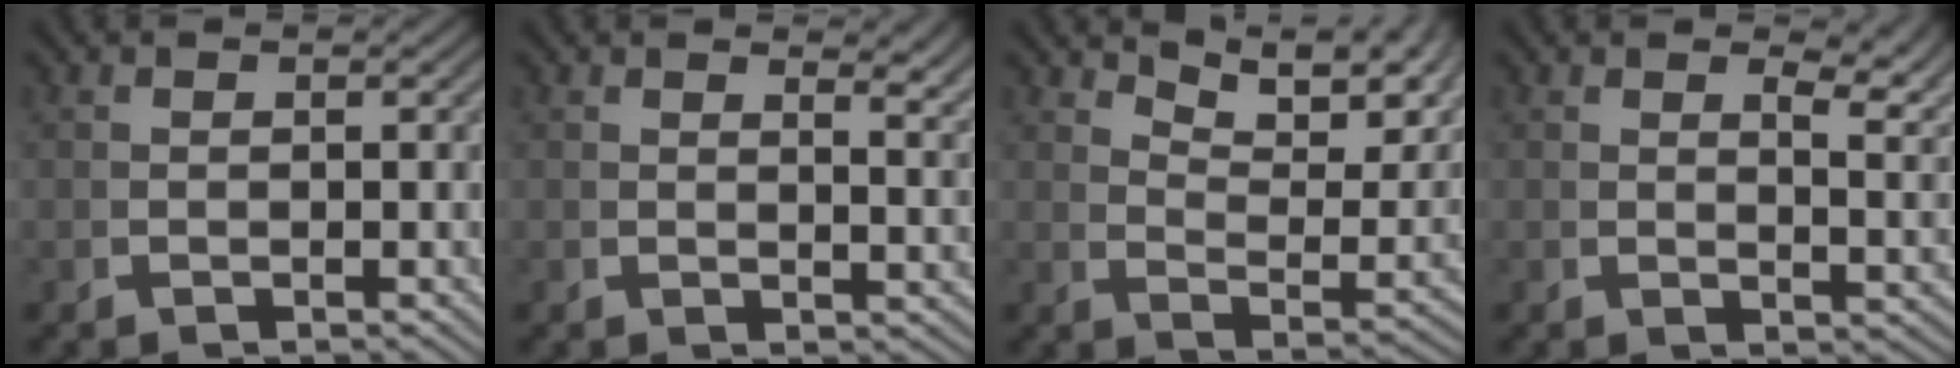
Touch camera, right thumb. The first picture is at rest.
{"total": 2.8, "force": [1.9, 0.9, 1.8], "torque": [-0.016, 0.000, 0.027]}
{"total": 8.8, "force": [5.8, 3.1, 5.9], "torque": [-0.073, 0.015, 0.088]}
{"total": 4.3, "force": [2.4, 1.4, 3.2], "torque": [-0.036, -0.005, 0.037]}